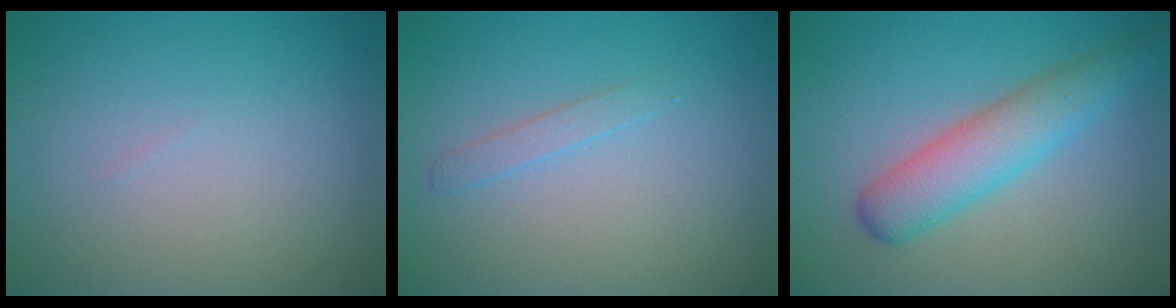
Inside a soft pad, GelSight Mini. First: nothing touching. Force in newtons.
{"total": 1.0, "press": 1.0, "slide": 0.1}
{"total": 4.5, "press": 4.5, "slide": 0.2}